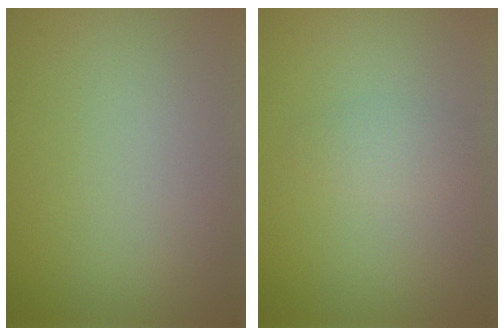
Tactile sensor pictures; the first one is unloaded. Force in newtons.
{"total": 1.5, "press": 1.5, "slide": 0.0}